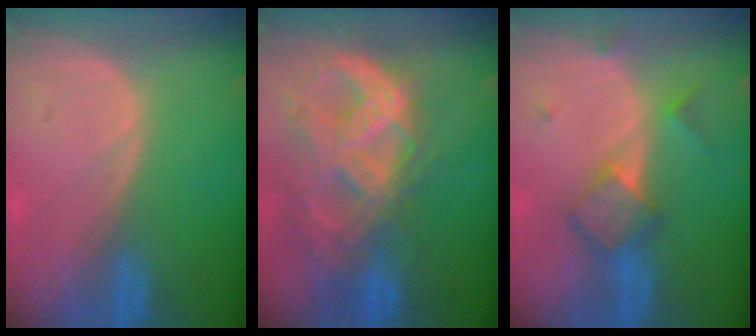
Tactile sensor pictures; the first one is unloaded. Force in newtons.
{"total": 11.3, "press": 9.6, "slide": 6.0}
{"total": 5.1, "press": 5.1, "slide": 0.6}